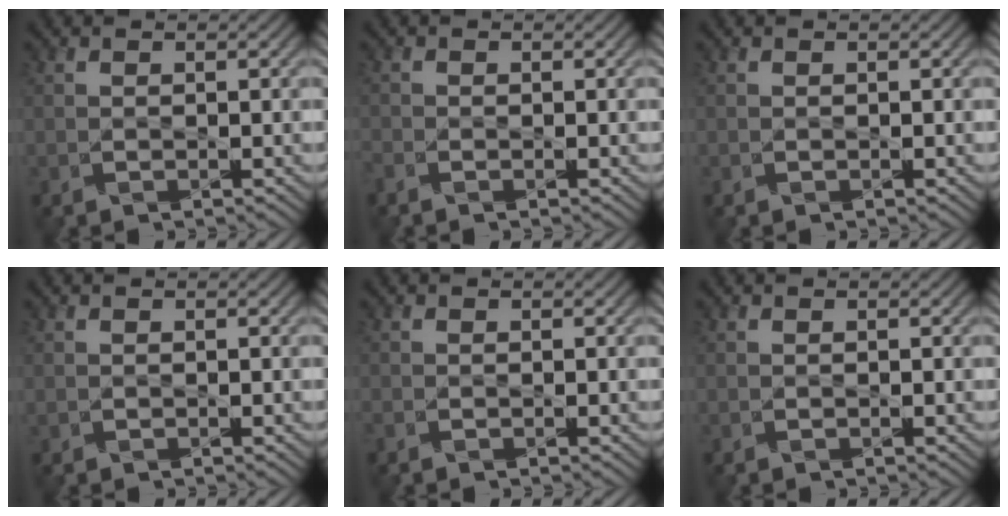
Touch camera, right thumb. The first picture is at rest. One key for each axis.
{"total": 1.3, "fx": -1.1, "fy": 0.5, "fz": 0.6, "tx": -0.021, "ty": -0.008, "tz": -0.027}
{"total": 0.0}
{"total": 0.0}
{"total": 0.7, "fx": -0.6, "fy": 0.3, "fz": 0.2, "tx": -0.008, "ty": -0.005, "tz": -0.011}
{"total": 0.0}